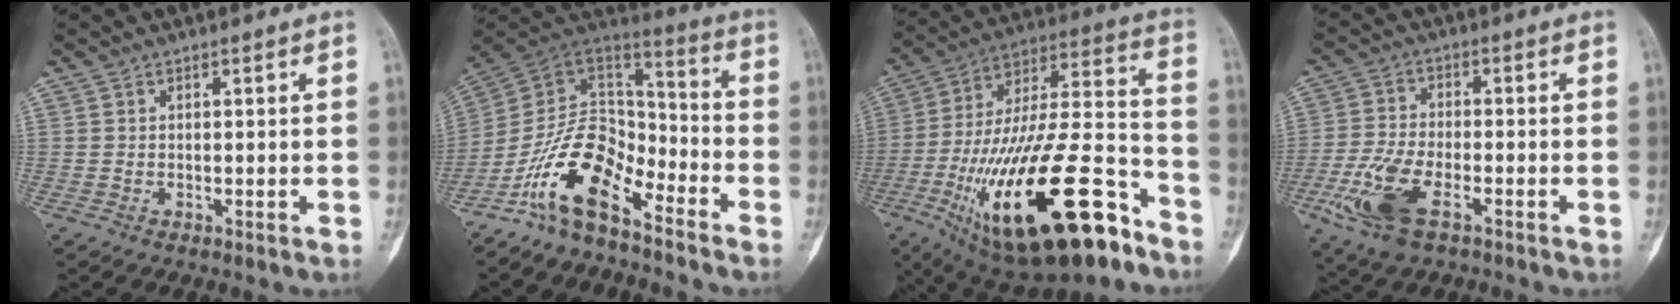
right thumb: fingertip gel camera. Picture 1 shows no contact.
{"total": 15.4, "force": [-9.9, 7.3, 9.3], "torque": [-0.153, 0.099, -0.193]}
{"total": 34.7, "force": [-16.3, 12.6, 28.0], "torque": [-0.500, 0.055, -0.260]}
{"total": 11.0, "force": [-4.8, 4.8, 8.6], "torque": [-0.198, 0.004, -0.090]}